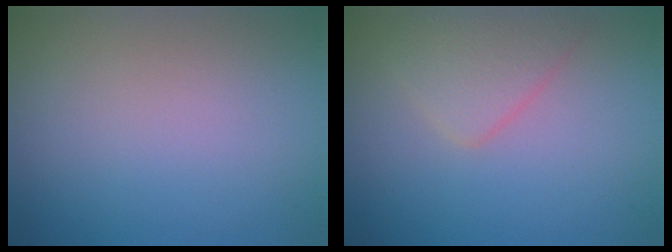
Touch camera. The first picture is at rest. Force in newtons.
{"total": 2.7, "press": 2.7, "slide": 0.1}